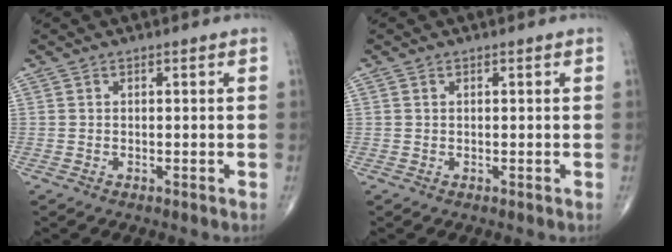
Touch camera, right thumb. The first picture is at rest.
{"total": 0.0}